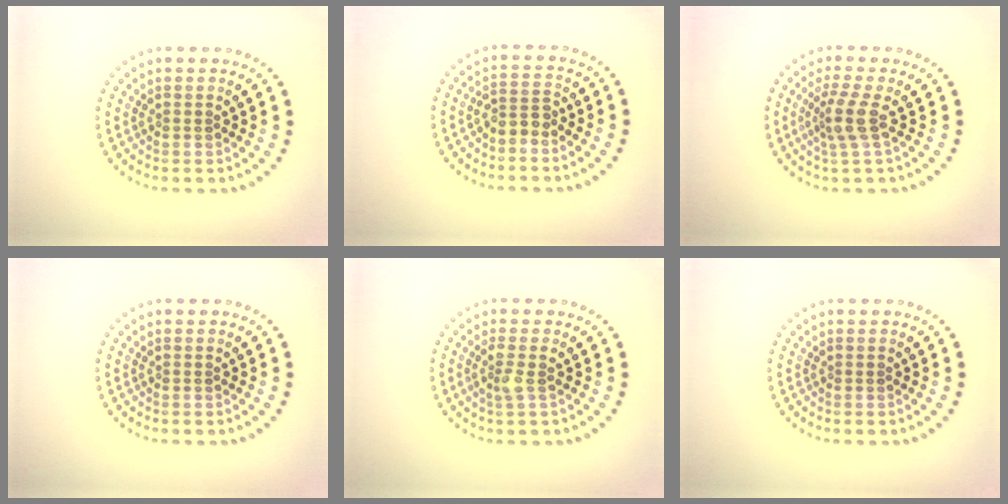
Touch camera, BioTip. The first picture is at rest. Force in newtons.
{"total": 2.0, "press": 1.7, "slide": 1.2}
{"total": 2.7, "press": 2.0, "slide": 1.8}
{"total": 0.0}
{"total": 1.7, "press": 1.4, "slide": 1.0}
{"total": 0.0}